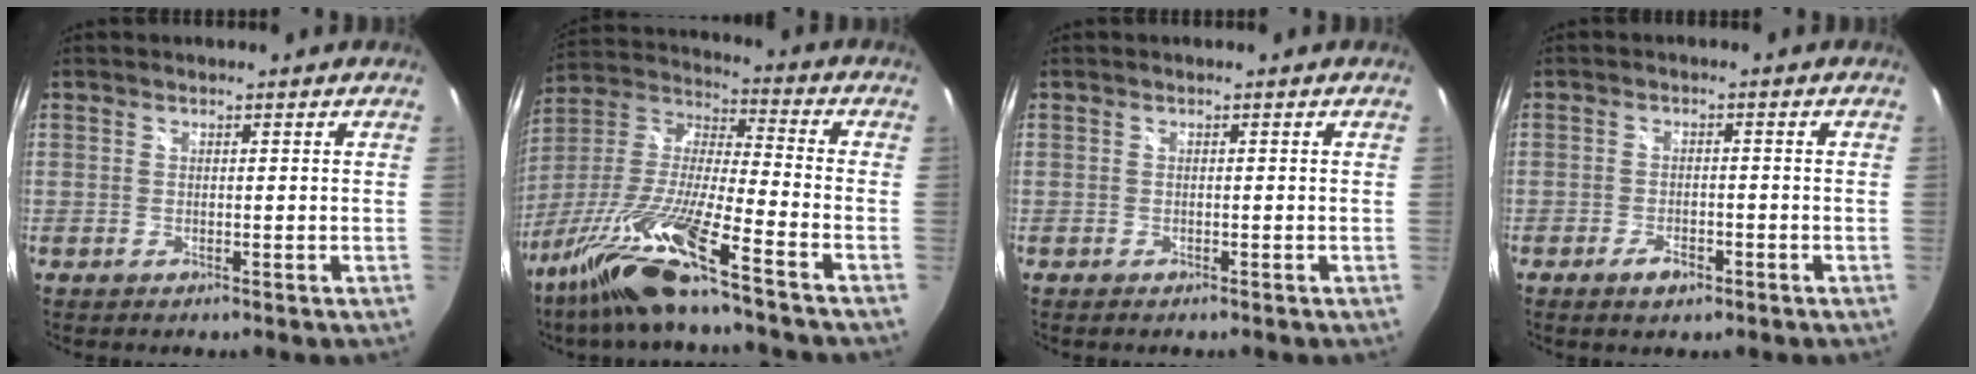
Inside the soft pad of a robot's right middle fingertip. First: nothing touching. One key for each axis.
{"total": 18.2, "fx": -13.0, "fy": -0.2, "fz": 12.7, "tx": -0.247, "ty": -0.031, "tz": -0.250}
{"total": 0.0}
{"total": 3.1, "fx": -1.9, "fy": 1.4, "fz": 2.0, "tx": -0.042, "ty": -0.003, "tz": -0.034}